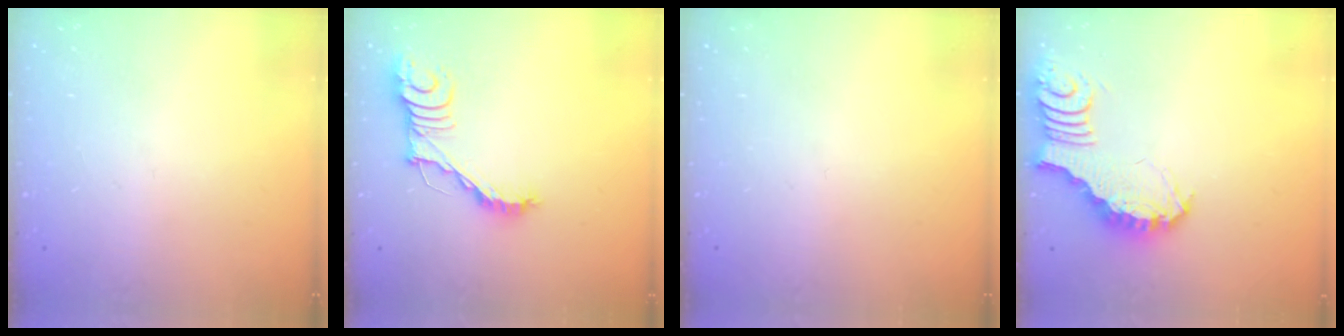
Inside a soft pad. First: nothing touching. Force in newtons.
{"total": 12.8, "press": 12.8, "slide": 0.3}
{"total": 0.0}
{"total": 3.9, "press": 3.9, "slide": 0.6}